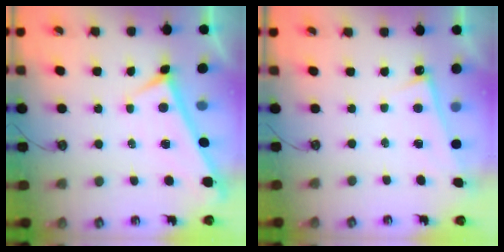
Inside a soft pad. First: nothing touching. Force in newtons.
{"total": 1.8, "press": 1.8, "slide": 0.3}